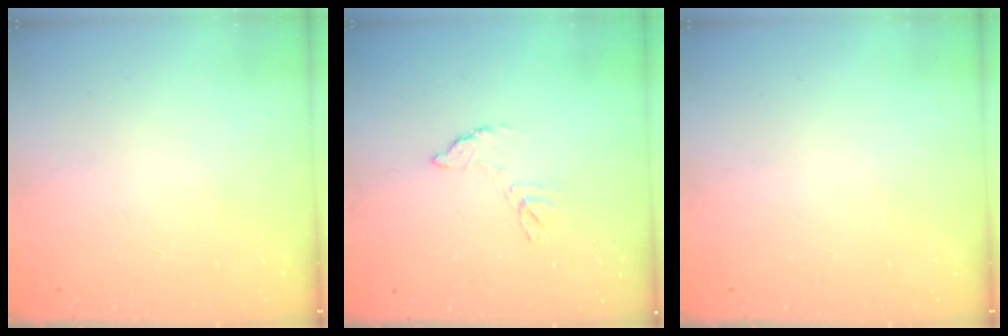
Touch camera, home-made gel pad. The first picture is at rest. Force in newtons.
{"total": 6.3, "press": 6.3, "slide": 0.4}
{"total": 0.0}